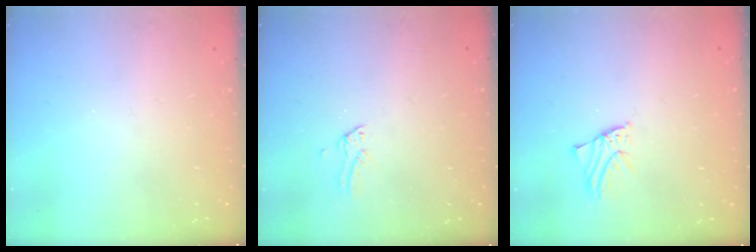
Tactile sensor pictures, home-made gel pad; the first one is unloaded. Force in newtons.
{"total": 0.0}
{"total": 1.2, "press": 1.2, "slide": 0.0}